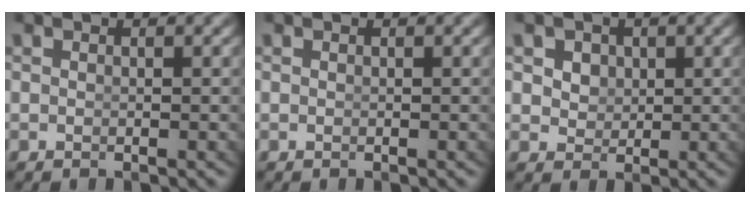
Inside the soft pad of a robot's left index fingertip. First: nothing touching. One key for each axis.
{"total": 0.0}
{"total": 2.9, "fx": 1.3, "fy": 2.3, "fz": 1.3, "tx": -0.025, "ty": -0.013, "tz": 0.032}